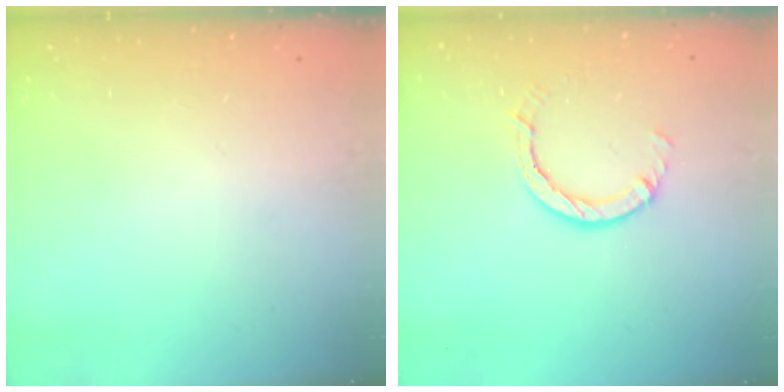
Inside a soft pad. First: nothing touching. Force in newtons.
{"total": 3.1, "press": 3.0, "slide": 0.5}